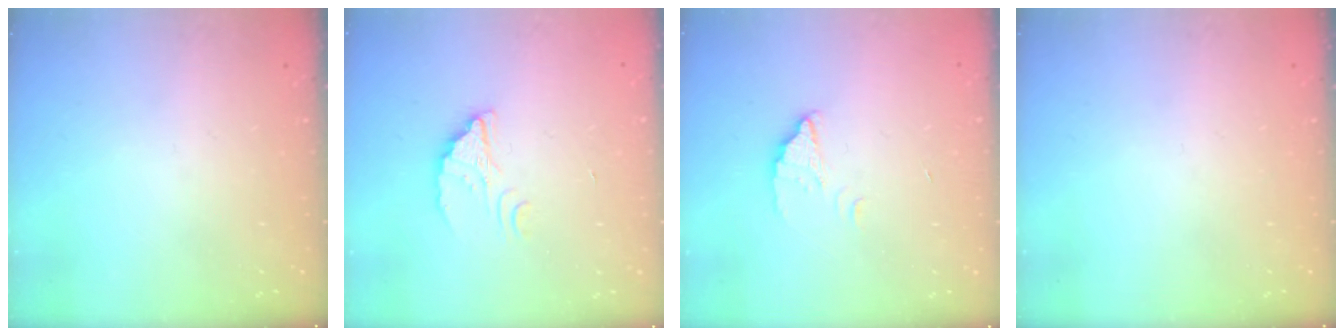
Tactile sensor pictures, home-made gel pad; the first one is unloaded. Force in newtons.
{"total": 2.5, "press": 2.5, "slide": 0.1}
{"total": 1.8, "press": 1.8, "slide": 0.1}
{"total": 0.0}